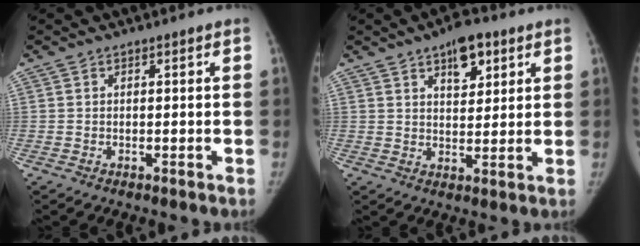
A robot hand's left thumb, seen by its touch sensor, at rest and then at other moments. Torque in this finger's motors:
{"motor_torque": [1.07, 0.56, 0.48, -0.98, 0.25]}